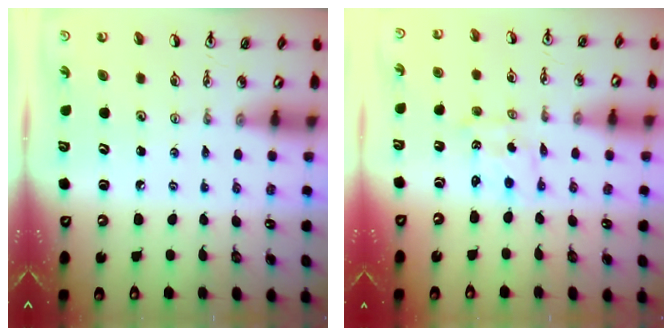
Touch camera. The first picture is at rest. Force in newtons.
{"total": 1.0, "press": 0.9, "slide": 0.5}